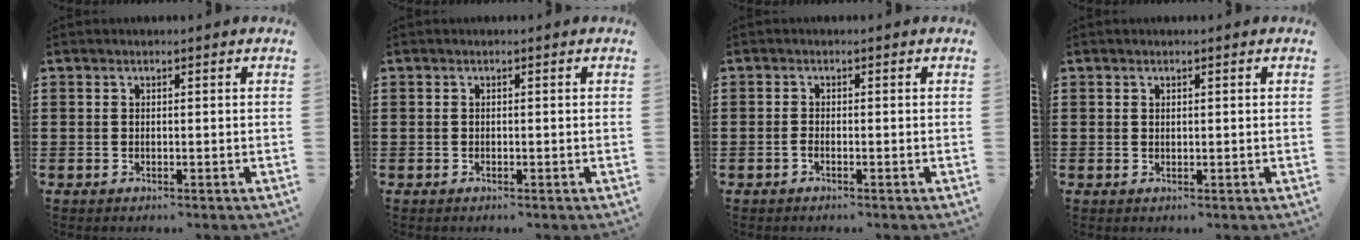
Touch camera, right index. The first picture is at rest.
{"total": 0.0}
{"total": 0.8, "force": [-0.6, 0.1, 0.5], "torque": [-0.013, -0.006, -0.009]}
{"total": 0.0}